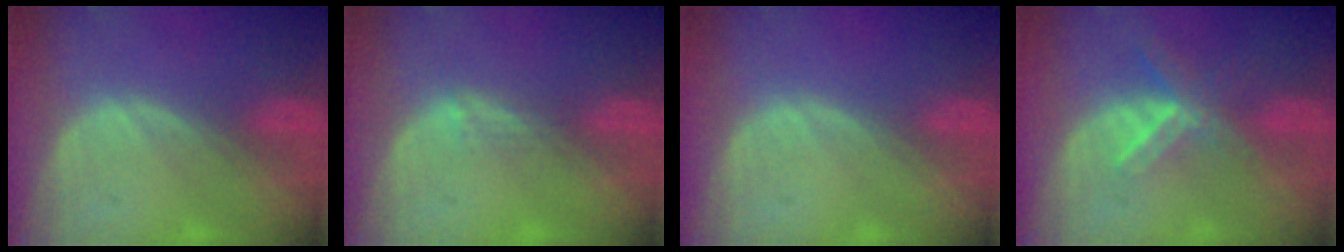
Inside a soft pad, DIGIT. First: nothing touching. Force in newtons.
{"total": 1.5, "press": 1.0, "slide": 1.0}
{"total": 0.0}
{"total": 5.8, "press": 5.0, "slide": 2.9}